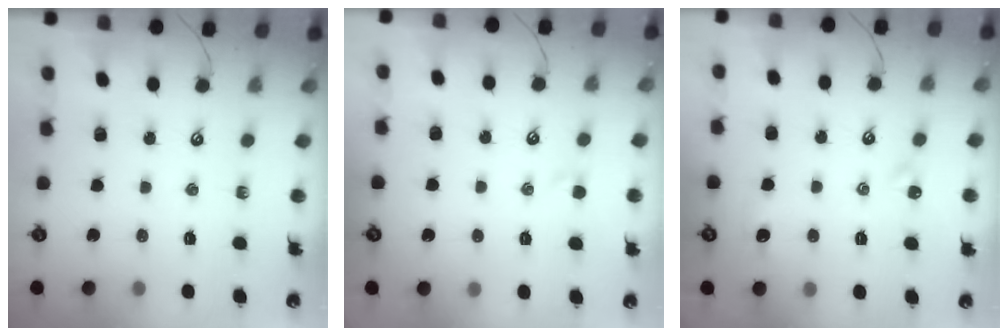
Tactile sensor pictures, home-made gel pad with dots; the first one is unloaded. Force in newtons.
{"total": 0.0}
{"total": 2.9, "press": 2.8, "slide": 0.6}